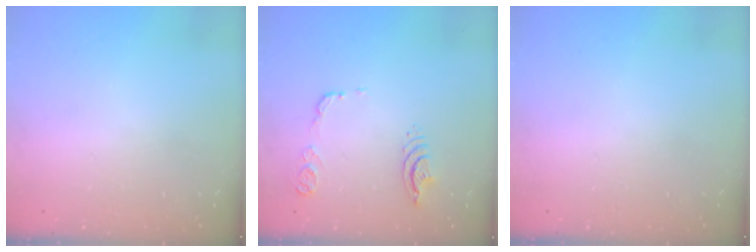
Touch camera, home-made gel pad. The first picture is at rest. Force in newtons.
{"total": 10.8, "press": 10.7, "slide": 1.4}
{"total": 0.0}